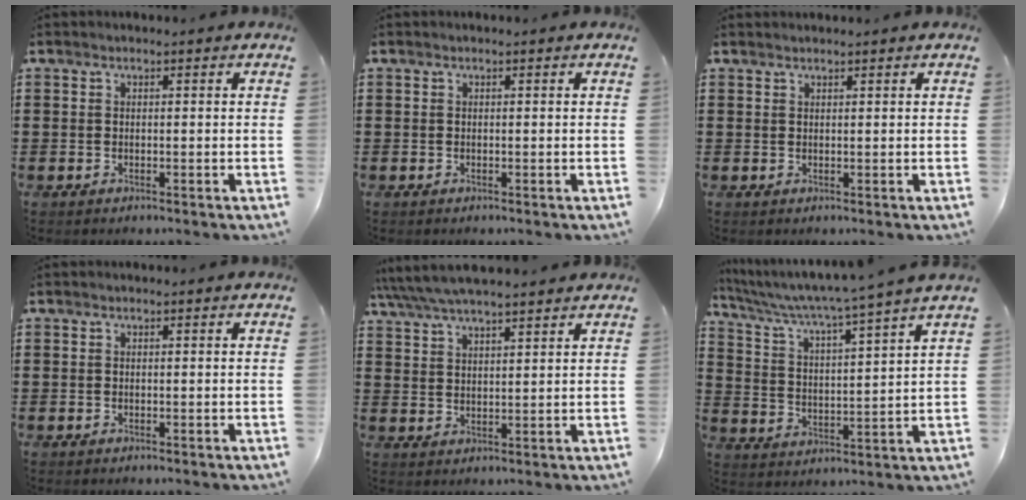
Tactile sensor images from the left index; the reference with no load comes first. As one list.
[{"total": 0.0}, {"total": 0.7, "force": [0.7, -0.1, 0.1], "torque": [-0.004, -0.002, 0.015]}, {"total": 0.0}, {"total": 4.9, "force": [4.5, 0.6, 1.9], "torque": [-0.051, -0.014, 0.079]}, {"total": 4.8, "force": [4.2, -1.3, 2.0], "torque": [-0.062, -0.040, 0.060]}]